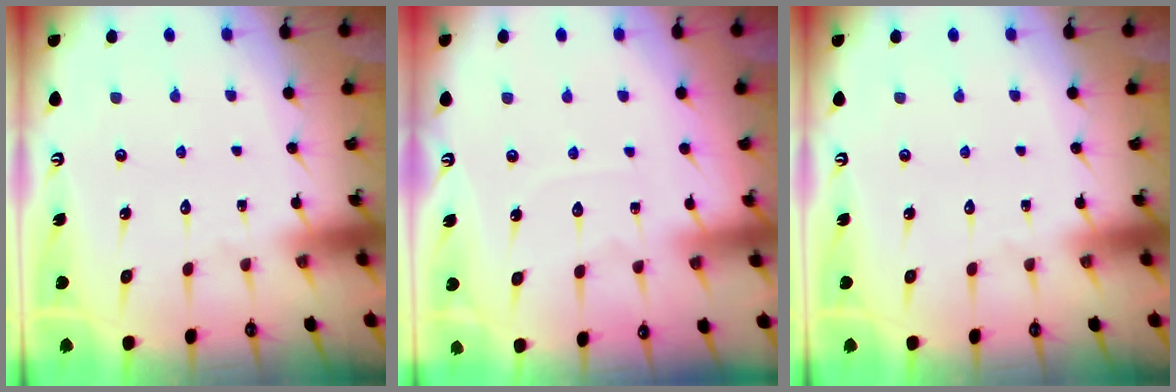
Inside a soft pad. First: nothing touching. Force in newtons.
{"total": 3.8, "press": 3.8, "slide": 0.4}
{"total": 0.0}